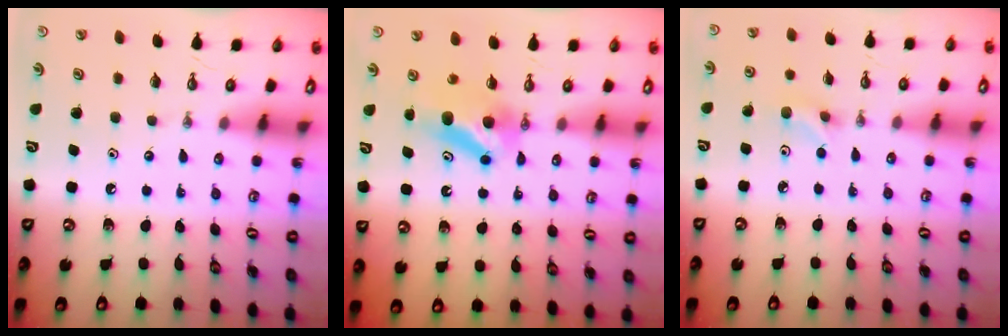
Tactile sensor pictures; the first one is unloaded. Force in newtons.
{"total": 7.2, "press": 7.0, "slide": 1.6}
{"total": 3.9, "press": 3.8, "slide": 0.7}